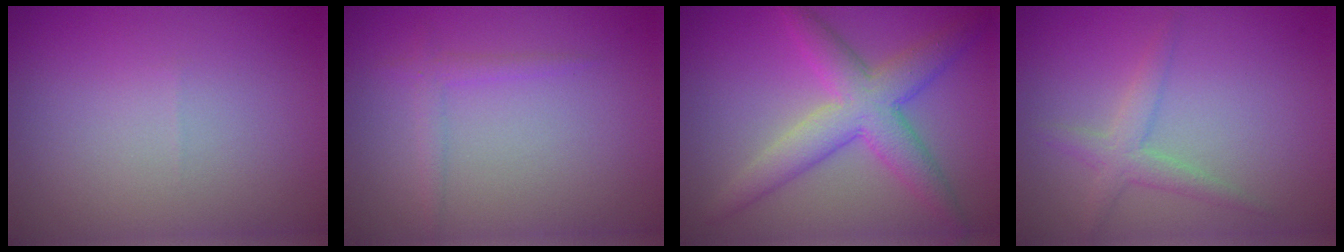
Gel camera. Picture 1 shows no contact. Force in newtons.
{"total": 1.4, "press": 1.4, "slide": 0.0}
{"total": 5.7, "press": 5.7, "slide": 0.2}
{"total": 2.2, "press": 2.2, "slide": 0.1}